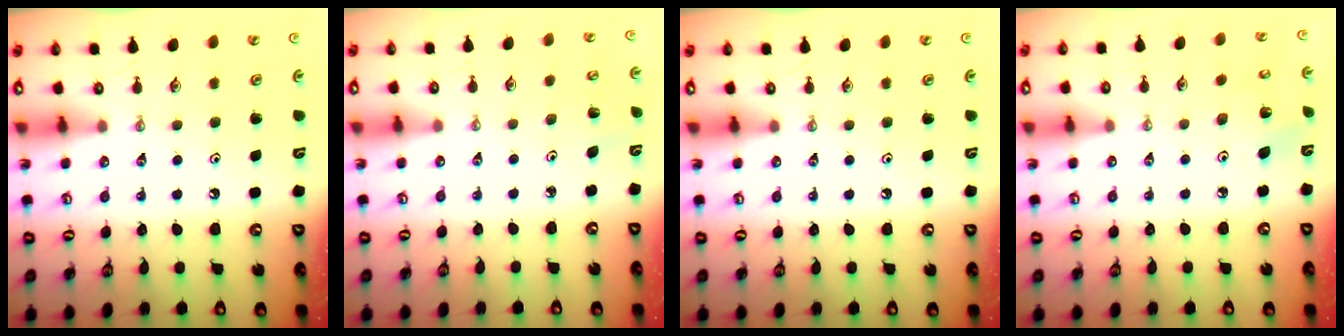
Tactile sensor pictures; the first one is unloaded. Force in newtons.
{"total": 1.0, "press": 1.0, "slide": 0.1}
{"total": 0.0}
{"total": 4.1, "press": 4.1, "slide": 0.3}